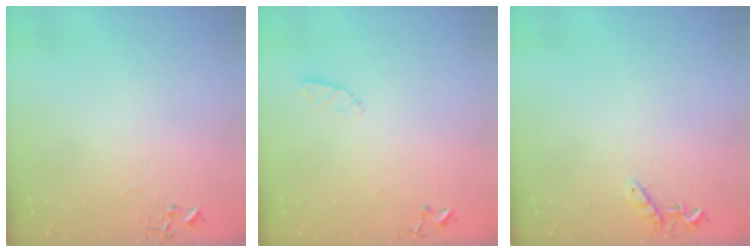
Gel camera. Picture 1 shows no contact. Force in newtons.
{"total": 3.5, "press": 3.4, "slide": 0.5}
{"total": 7.0, "press": 6.9, "slide": 0.9}